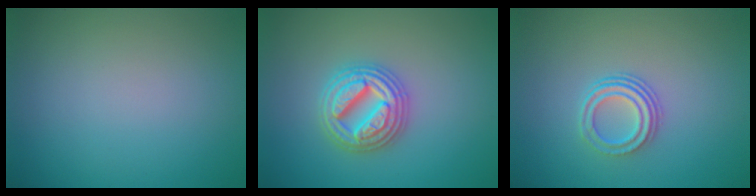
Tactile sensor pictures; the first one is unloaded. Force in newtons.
{"total": 4.9, "press": 4.8, "slide": 0.7}
{"total": 3.0, "press": 2.2, "slide": 2.1}